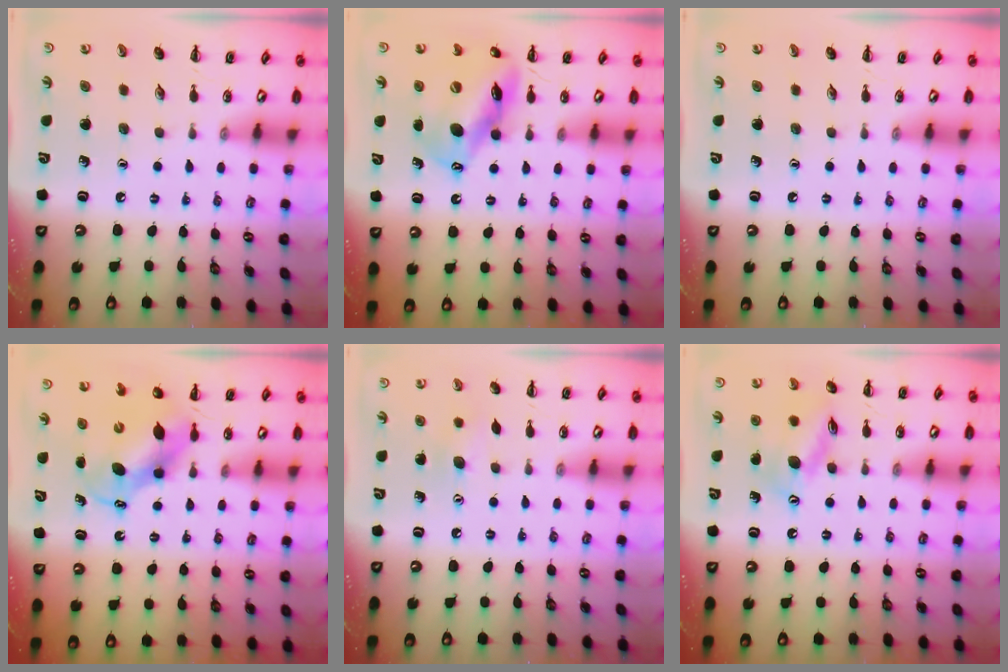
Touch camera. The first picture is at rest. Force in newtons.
{"total": 13.6, "press": 13.1, "slide": 3.6}
{"total": 0.0}
{"total": 6.4, "press": 6.3, "slide": 0.9}
{"total": 8.1, "press": 7.9, "slide": 1.8}
{"total": 13.3, "press": 13.2, "slide": 1.4}